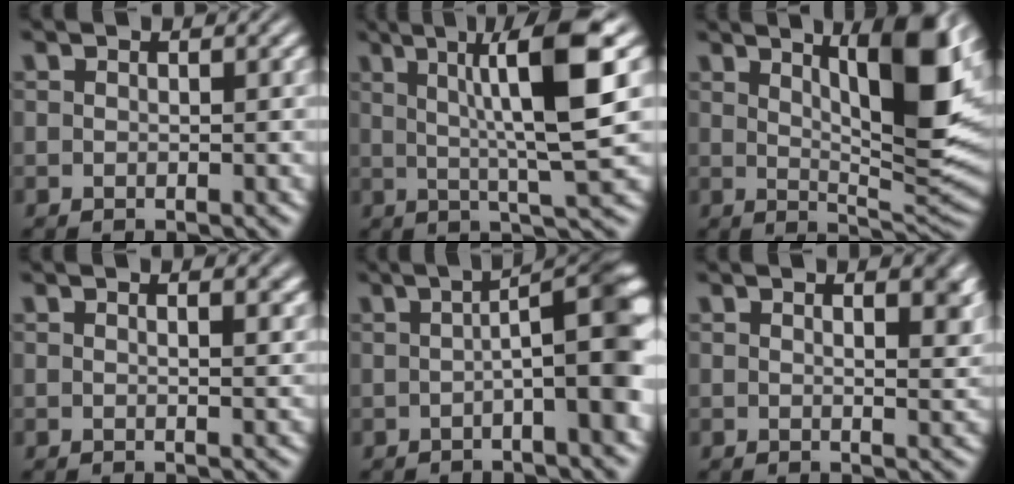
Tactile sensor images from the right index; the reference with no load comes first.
{"total": 8.7, "force": [3.2, -0.4, 8.0], "torque": [-0.099, 0.012, 0.047]}
{"total": 10.3, "force": [3.7, 1.5, 9.5], "torque": [-0.107, 0.006, 0.063]}
{"total": 1.5, "force": [1.0, -0.2, 1.0], "torque": [-0.011, -0.003, 0.015]}
{"total": 8.2, "force": [-0.6, 2.0, 7.9], "torque": [-0.075, -0.003, -0.009]}
{"total": 2.4, "force": [1.2, -0.4, 2.0], "torque": [-0.017, -0.007, 0.020]}